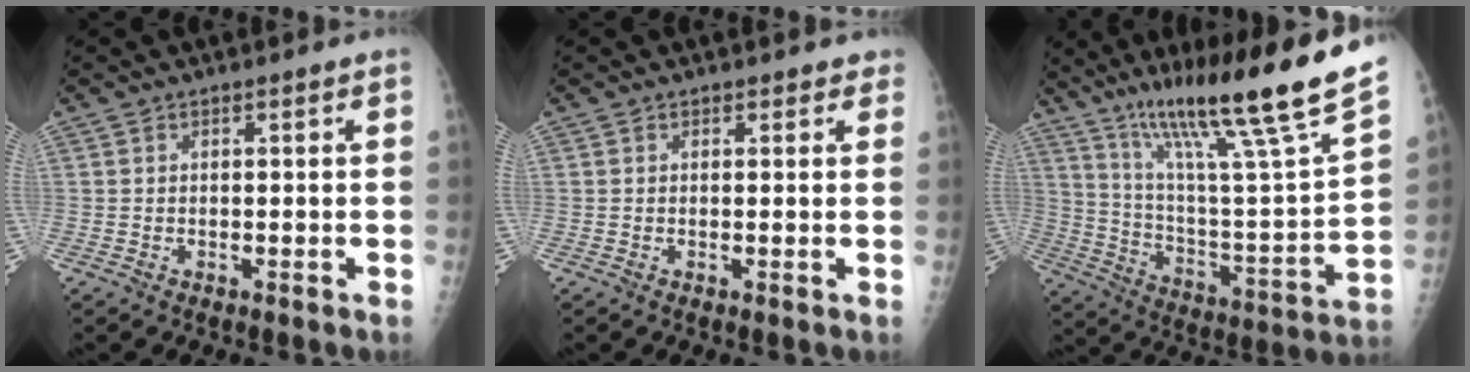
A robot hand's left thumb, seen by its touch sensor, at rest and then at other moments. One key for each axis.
{"total": 1.3, "fx": 1.0, "fy": 0.9, "fz": 0.1, "tx": 0.021, "ty": -0.003, "tz": 0.004}
{"total": 28.0, "fx": 18.4, "fy": 2.0, "fz": 21.0, "tx": -0.322, "ty": -0.057, "tz": 0.304}